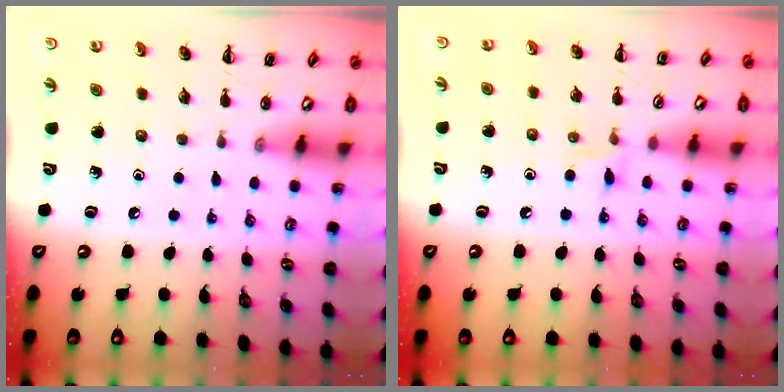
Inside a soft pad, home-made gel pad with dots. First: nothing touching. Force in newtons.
{"total": 3.9, "press": 3.7, "slide": 1.3}